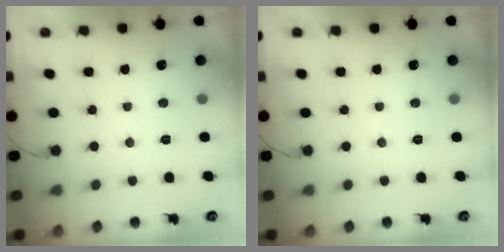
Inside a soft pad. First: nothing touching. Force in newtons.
{"total": 0.0}